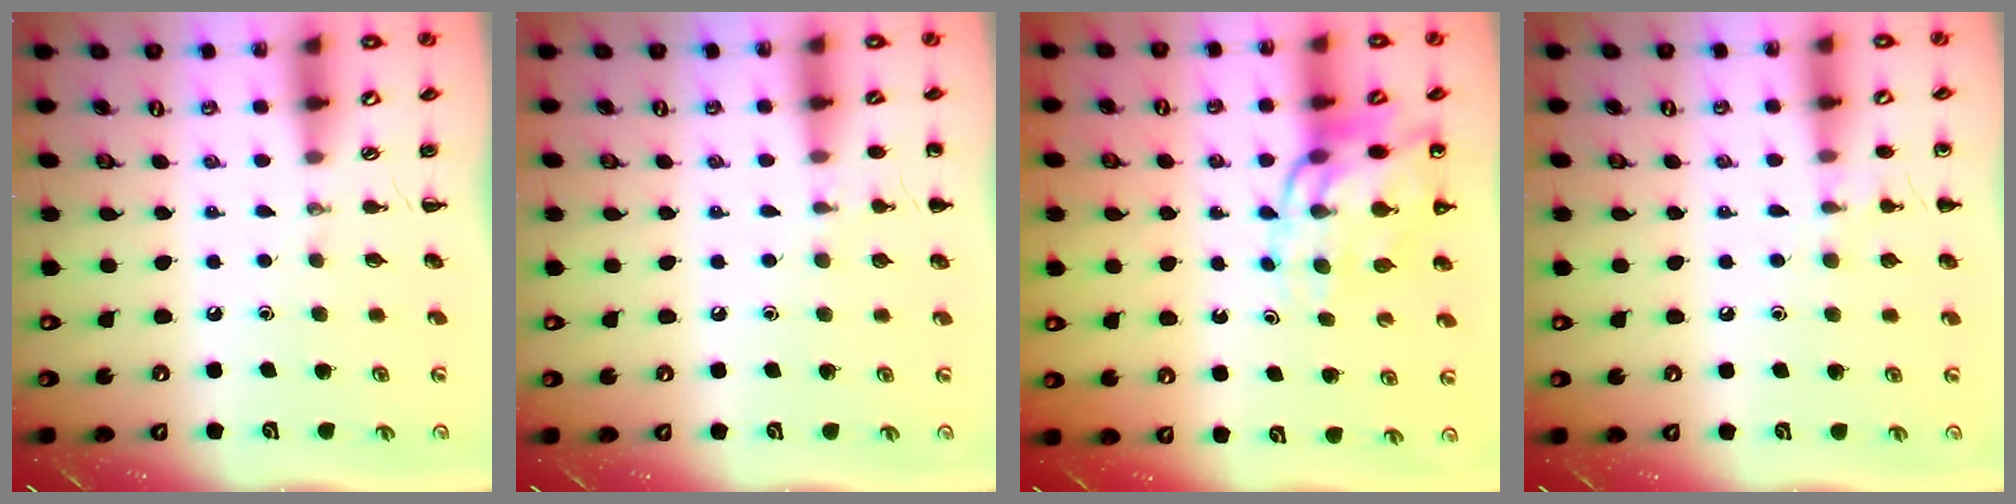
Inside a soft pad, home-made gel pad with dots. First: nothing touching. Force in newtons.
{"total": 5.9, "press": 5.7, "slide": 1.7}
{"total": 13.1, "press": 12.6, "slide": 3.5}
{"total": 7.0, "press": 6.6, "slide": 2.2}